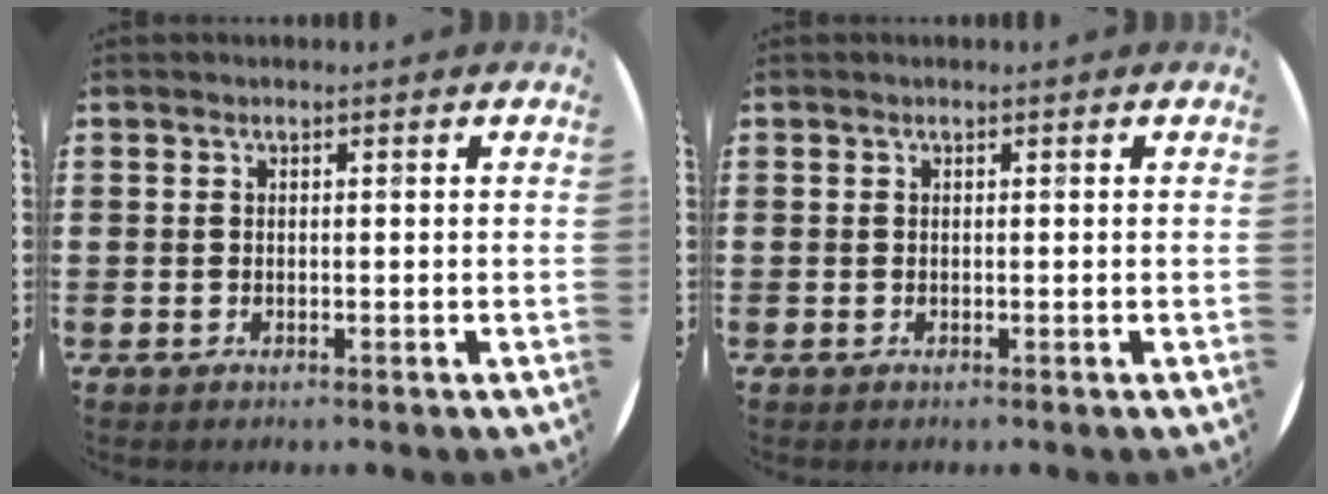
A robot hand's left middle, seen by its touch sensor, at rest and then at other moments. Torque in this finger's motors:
{"motor_torque": [0.03, -0.02, -0.01, 0.00]}